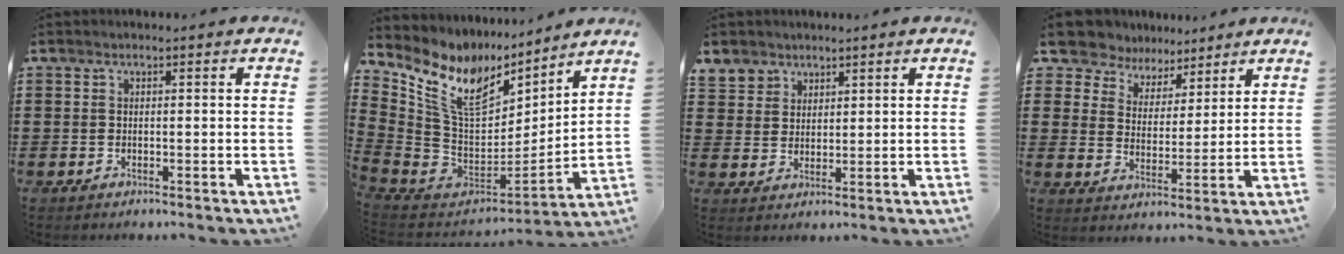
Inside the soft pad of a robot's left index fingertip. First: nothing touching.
{"total": 12.1, "force": [7.2, 6.5, 7.2], "torque": [-0.188, -0.045, 0.129]}
{"total": 3.9, "force": [2.6, 2.9, -0.2], "torque": [-0.014, 0.007, 0.049]}
{"total": 6.9, "force": [6.1, 3.0, 0.3], "torque": [-0.048, -0.030, 0.112]}